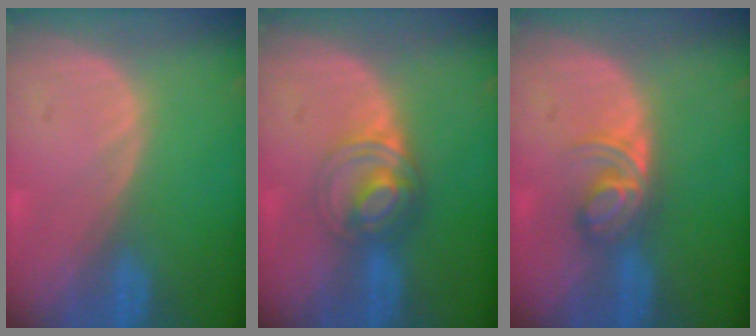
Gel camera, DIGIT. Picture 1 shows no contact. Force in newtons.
{"total": 6.1, "press": 5.4, "slide": 2.8}
{"total": 5.7, "press": 4.7, "slide": 3.3}